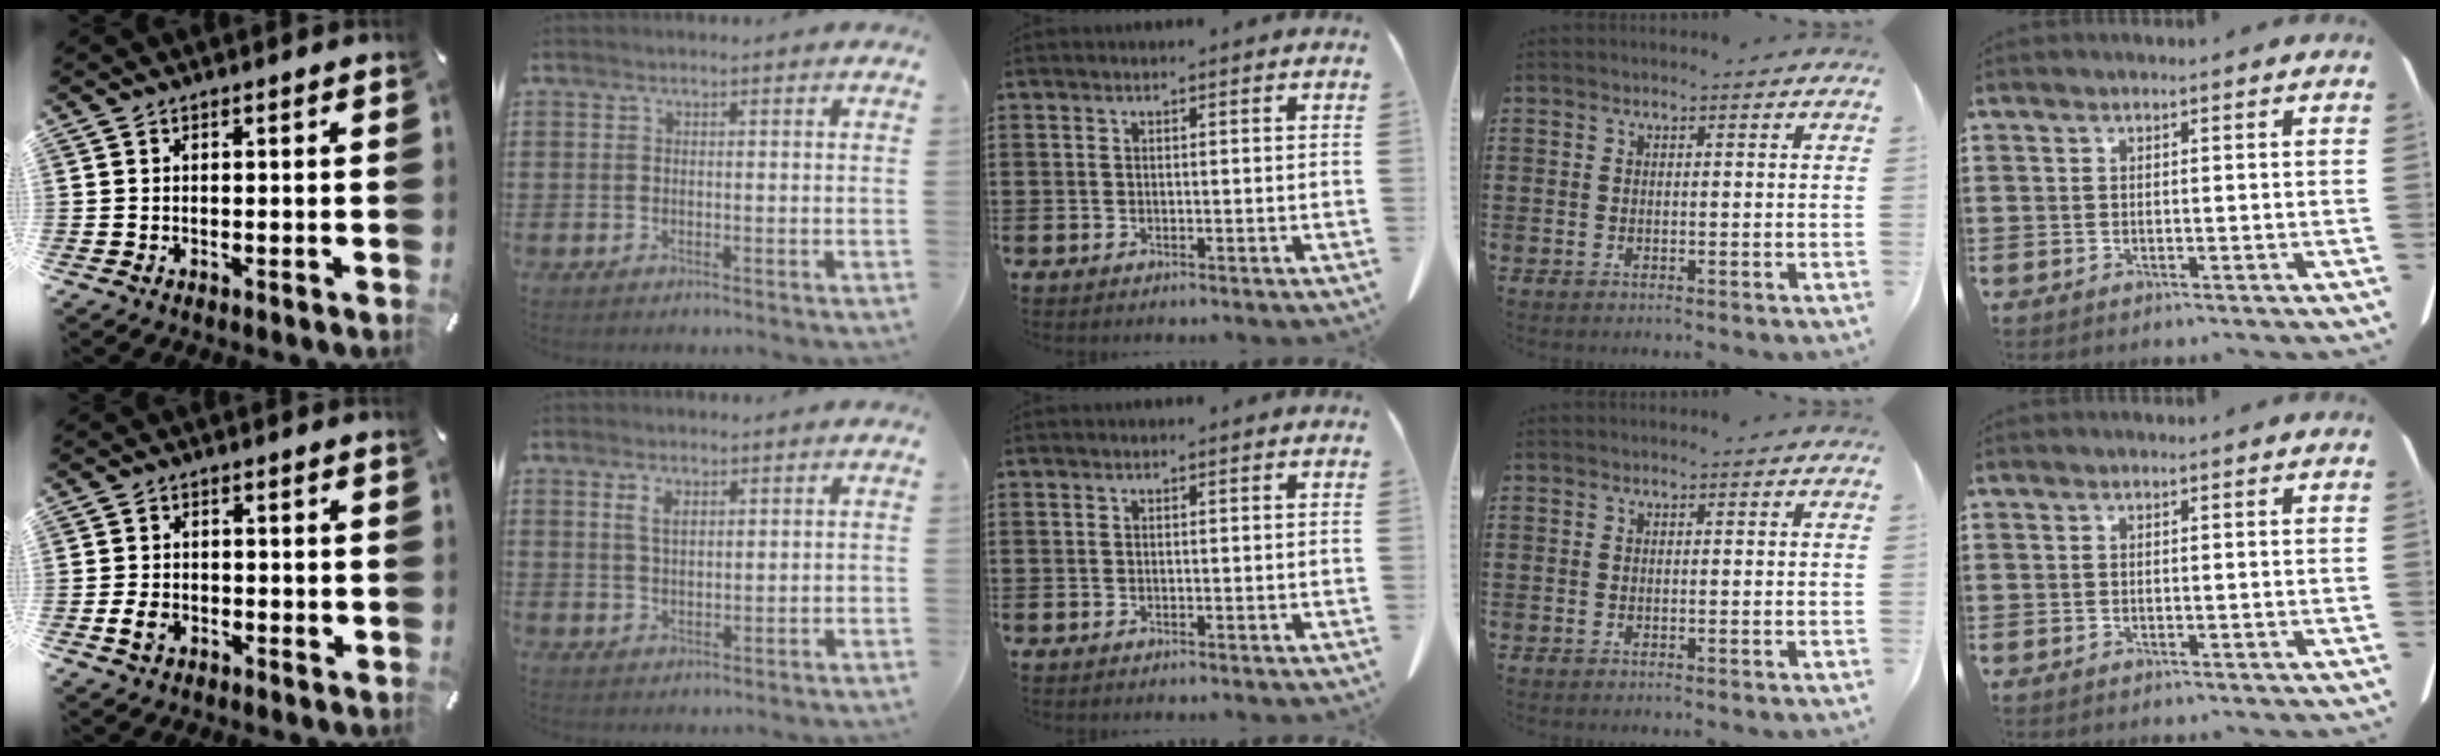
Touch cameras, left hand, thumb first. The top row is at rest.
{"thumb": {"total": 4.1, "force": [-1.0, 2.9, 2.7], "torque": [-0.059, 0.000, -0.018]}, "index": {"total": 3.0, "force": [1.3, 1.5, 2.2], "torque": [-0.049, 0.007, 0.024]}}